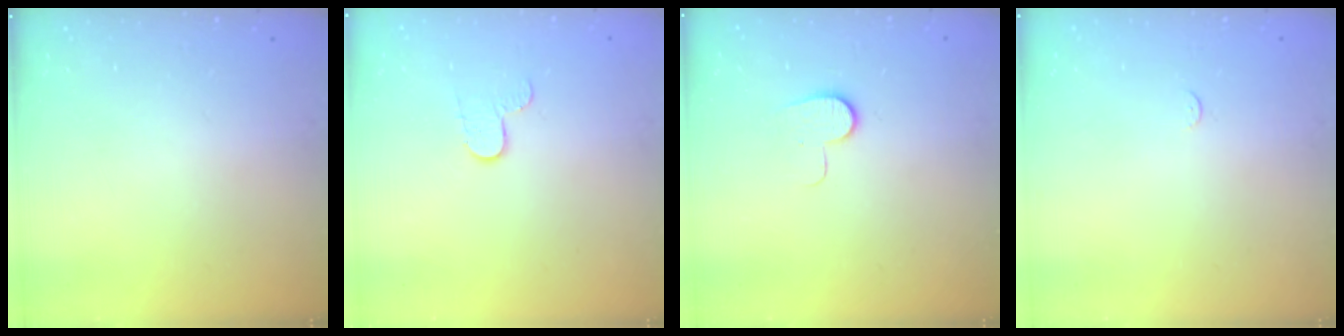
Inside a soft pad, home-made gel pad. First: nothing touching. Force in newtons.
{"total": 5.7, "press": 5.7, "slide": 0.5}
{"total": 7.0, "press": 7.0, "slide": 0.6}
{"total": 2.3, "press": 2.3, "slide": 0.3}